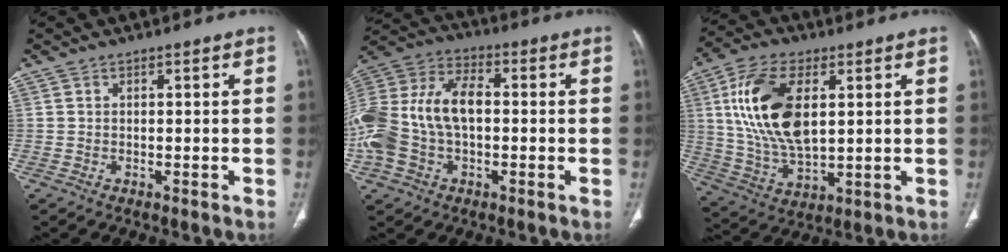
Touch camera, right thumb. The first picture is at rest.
{"total": 20.0, "force": [-0.8, 12.9, 15.3], "torque": [-0.352, 0.038, -0.013]}
{"total": 18.0, "force": [4.5, 8.8, 15.0], "torque": [-0.297, -0.011, 0.091]}